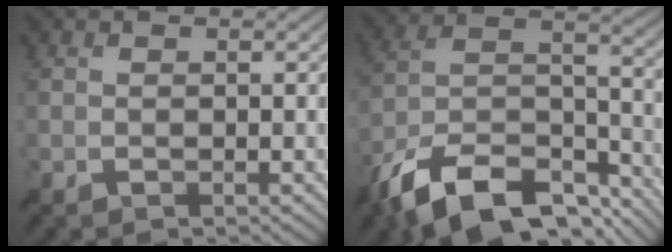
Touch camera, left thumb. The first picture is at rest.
{"total": 15.8, "force": [-11.2, 6.4, 9.1], "torque": [-0.206, -0.011, -0.197]}